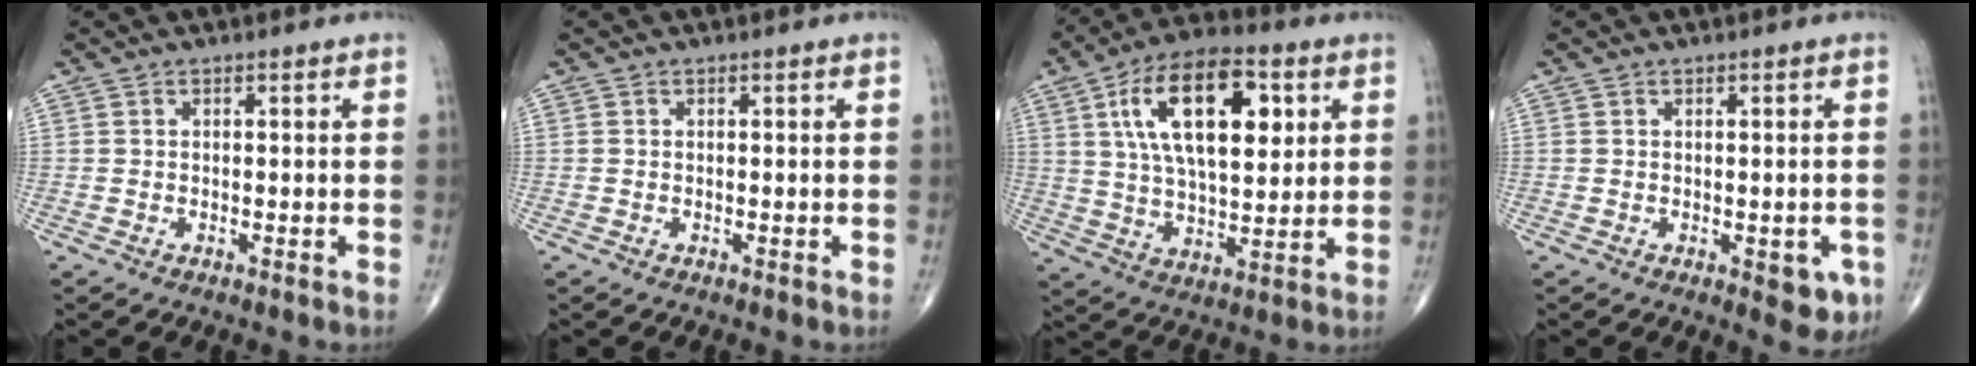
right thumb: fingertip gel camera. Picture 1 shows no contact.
{"total": 0.0}
{"total": 19.4, "force": [6.1, 9.2, 15.9], "torque": [-0.250, -0.005, 0.103]}
{"total": 4.7, "force": [-1.5, 2.4, 3.7], "torque": [-0.018, -0.003, -0.014]}